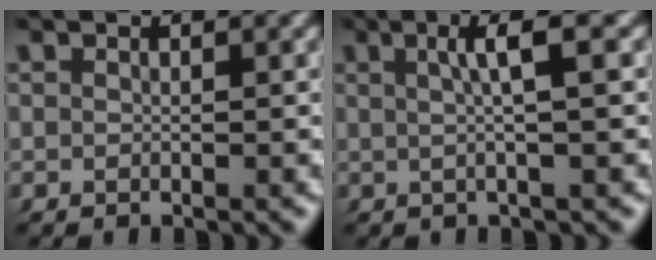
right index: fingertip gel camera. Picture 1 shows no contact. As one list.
[{"total": 3.5, "force": [1.1, -0.3, 3.3], "torque": [-0.051, 0.016, 0.013]}]